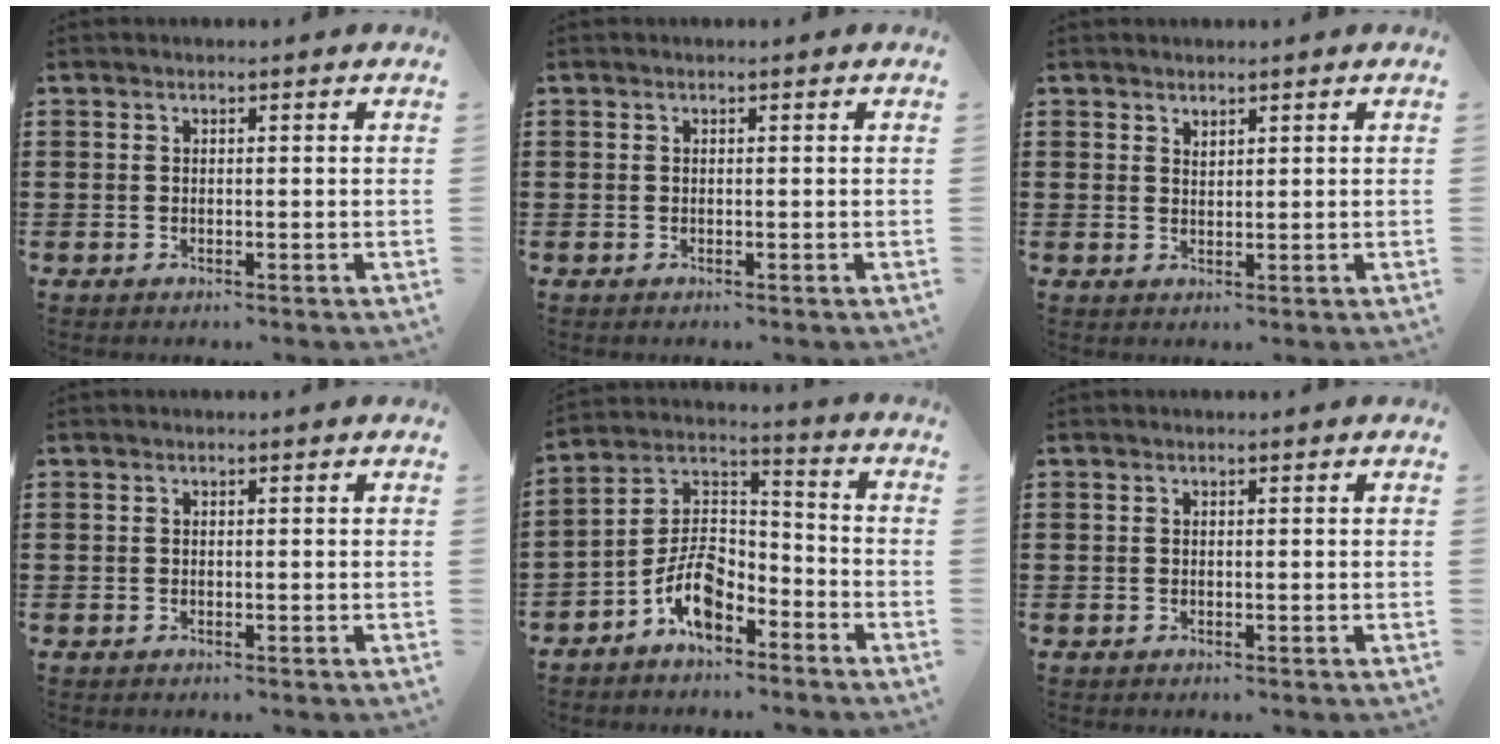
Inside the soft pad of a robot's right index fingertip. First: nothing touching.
{"total": 0.0}
{"total": 1.2, "force": [1.2, 0.3, 0.0], "torque": [-0.001, 0.001, 0.023]}
{"total": 0.0}
{"total": 8.4, "force": [-5.1, 4.0, 5.4], "torque": [-0.120, -0.001, -0.099]}
{"total": 0.0}